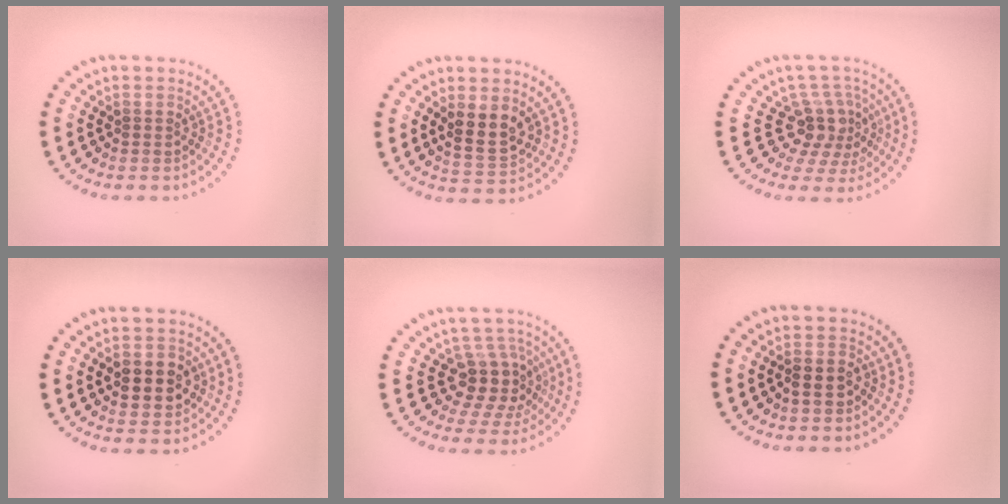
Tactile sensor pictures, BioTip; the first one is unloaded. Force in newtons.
{"total": 3.3, "press": 3.2, "slide": 1.0}
{"total": 3.9, "press": 2.9, "slide": 2.6}
{"total": 3.4, "press": 3.4, "slide": 0.0}
{"total": 4.2, "press": 3.2, "slide": 2.7}
{"total": 1.5, "press": 1.3, "slide": 0.7}